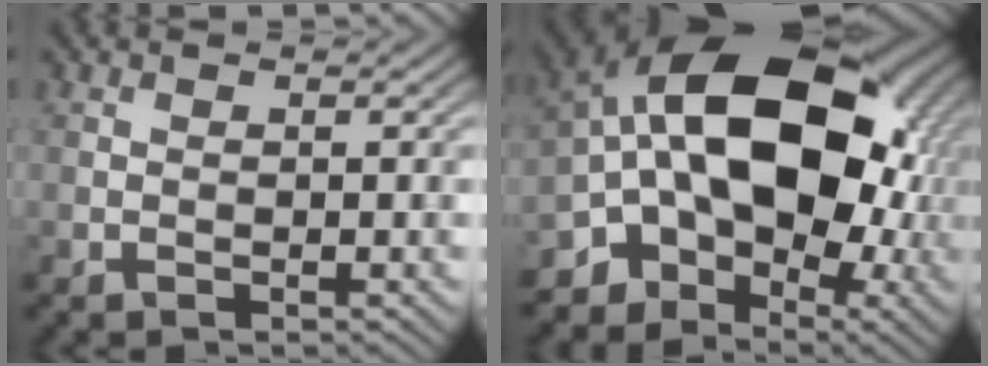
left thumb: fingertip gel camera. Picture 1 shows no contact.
{"total": 17.4, "force": [-0.5, 12.0, 12.6], "torque": [-0.198, 0.007, -0.019]}